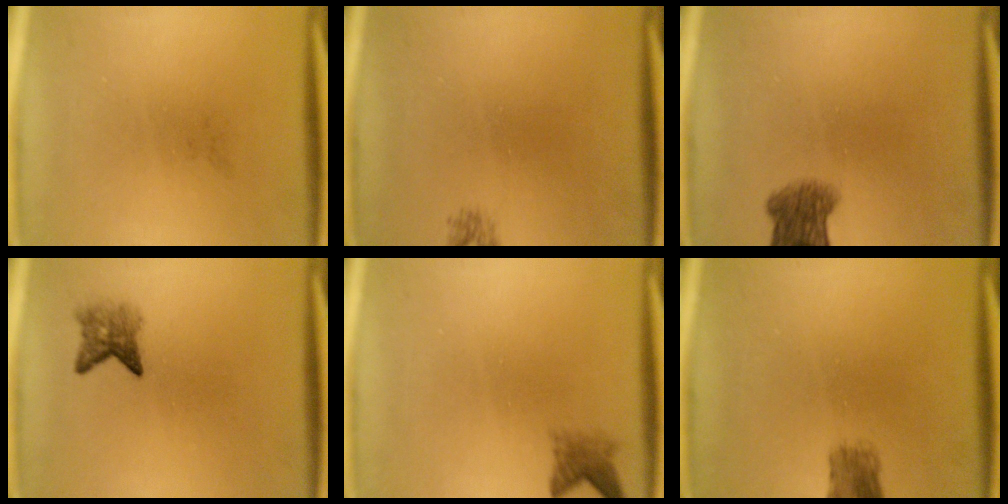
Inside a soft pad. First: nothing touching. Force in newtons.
{"total": 0.9}
{"total": 4.8}
{"total": 3.0}
{"total": 2.2}
{"total": 2.9}